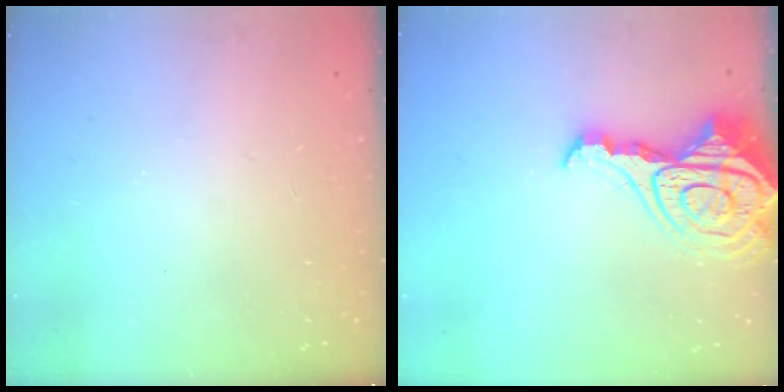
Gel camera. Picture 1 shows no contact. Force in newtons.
{"total": 17.8, "press": 17.7, "slide": 2.0}